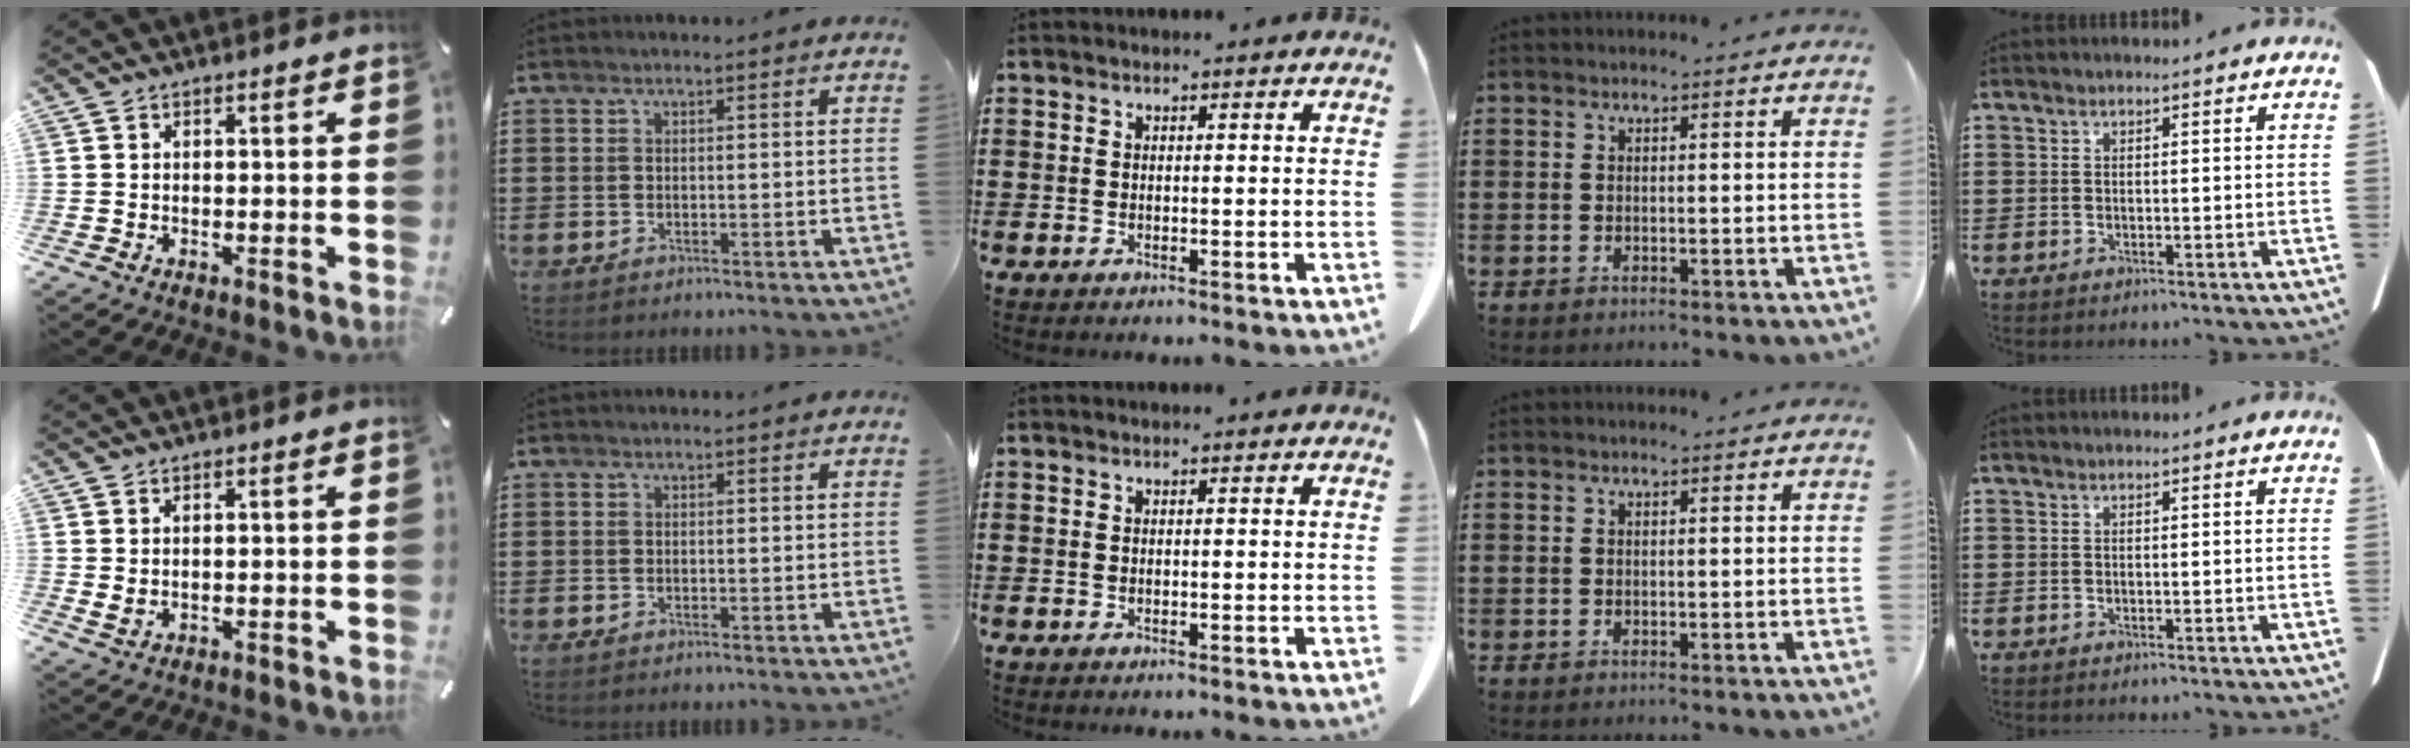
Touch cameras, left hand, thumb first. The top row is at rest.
{"thumb": {"total": 1.4, "force": [0.5, 0.7, 1.1], "torque": [-0.022, 0.000, 0.009]}}